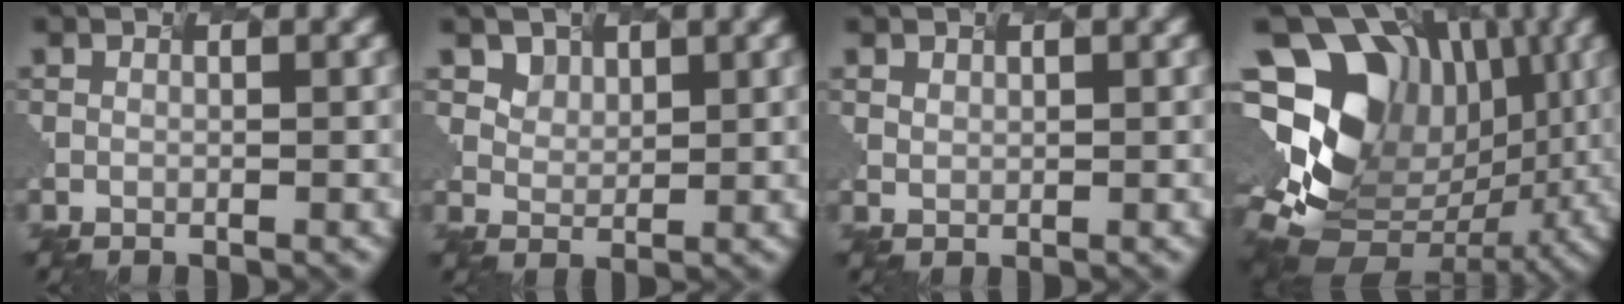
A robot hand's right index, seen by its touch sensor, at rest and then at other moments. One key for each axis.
{"total": 1.5, "fx": 1.0, "fy": 0.2, "fz": -1.1, "tx": -0.002, "ty": -0.011, "tz": 0.035}
{"total": 1.1, "fx": 0.6, "fy": -0.4, "fz": -0.8, "tx": -0.008, "ty": -0.004, "tz": 0.026}
{"total": 14.0, "fx": 2.0, "fy": 11.1, "fz": 8.4, "tx": -0.168, "ty": 0.013, "tz": 0.070}